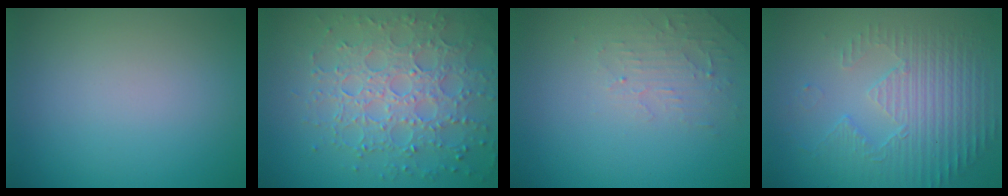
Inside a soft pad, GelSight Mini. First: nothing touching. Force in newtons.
{"total": 7.0, "press": 5.5, "slide": 4.4}
{"total": 2.4, "press": 2.3, "slide": 0.5}
{"total": 5.6, "press": 3.5, "slide": 4.4}